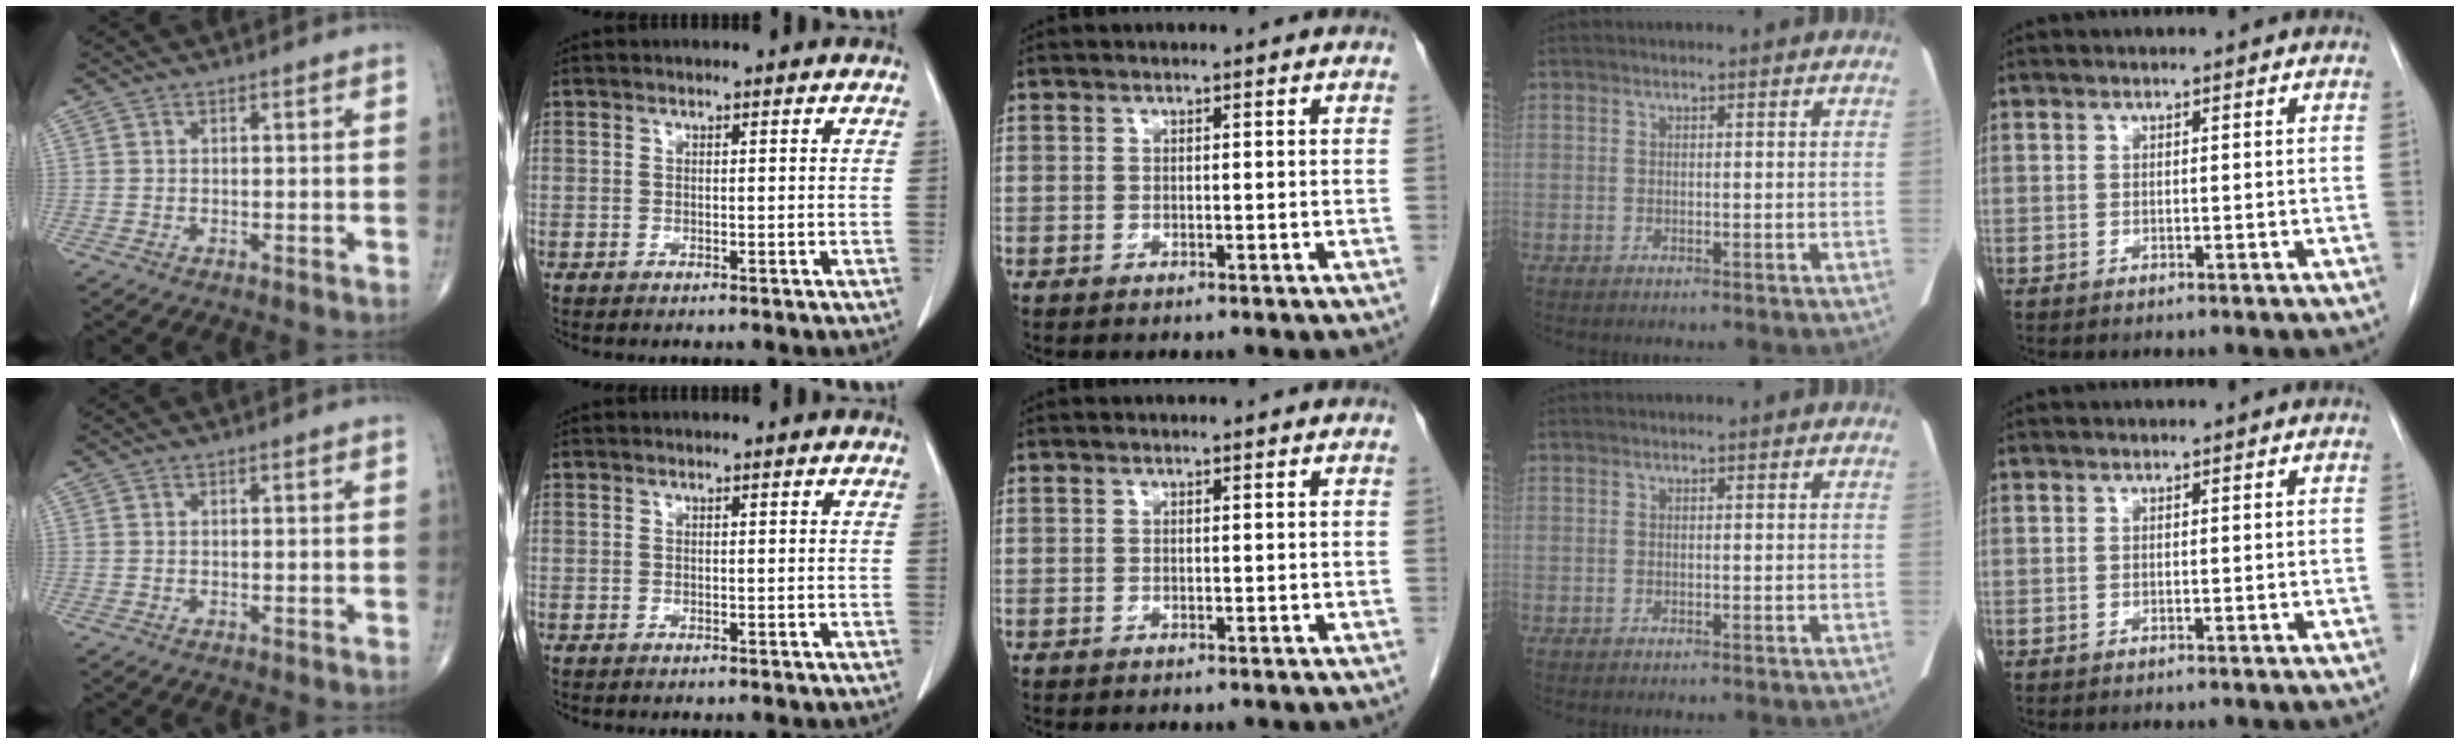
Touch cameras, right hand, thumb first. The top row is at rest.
{}